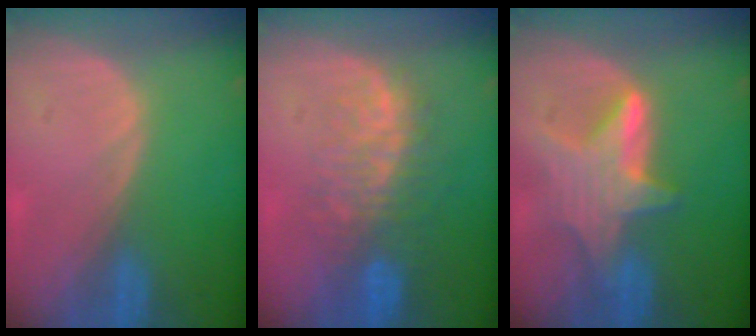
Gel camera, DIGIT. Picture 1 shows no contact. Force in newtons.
{"total": 9.4, "press": 8.1, "slide": 4.7}
{"total": 6.8, "press": 6.8, "slide": 0.1}